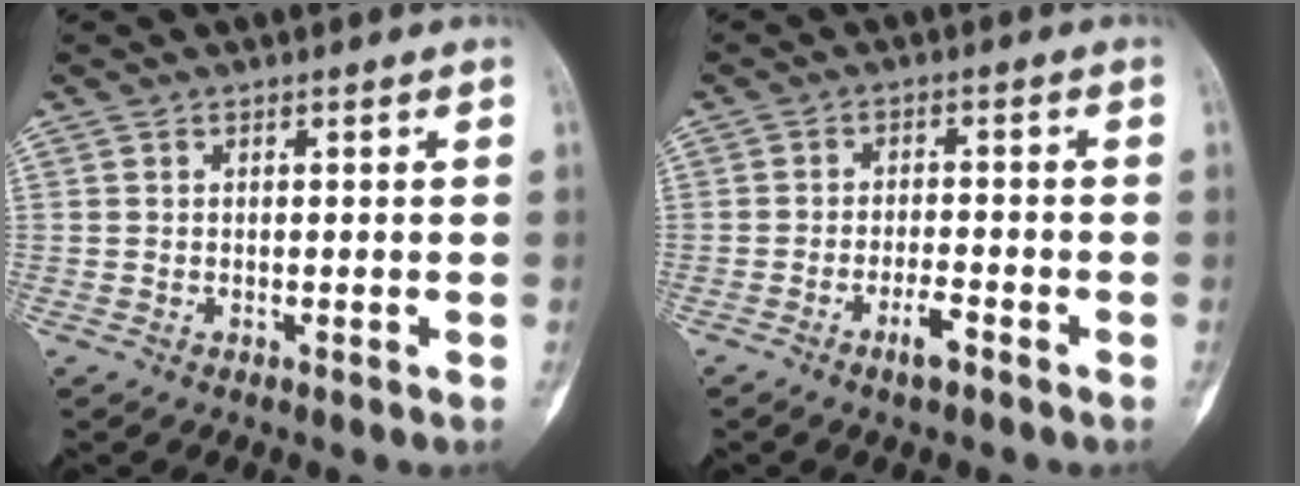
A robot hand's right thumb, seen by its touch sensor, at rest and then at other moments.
{"total": 3.6, "force": [-2.4, 0.9, 2.6], "torque": [-0.045, 0.015, -0.045]}